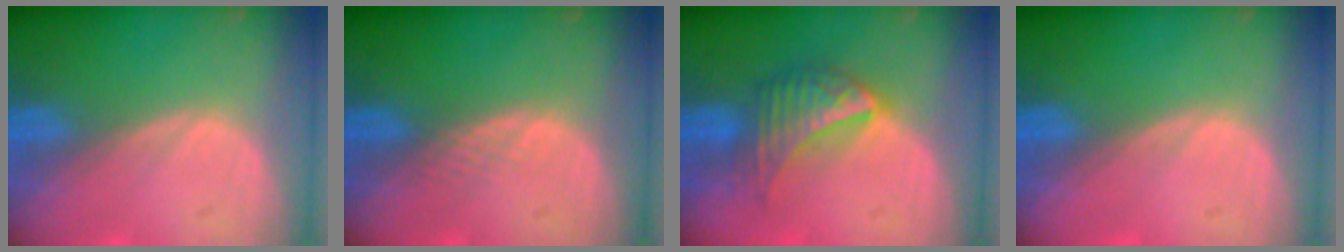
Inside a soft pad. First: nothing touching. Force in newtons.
{"total": 1.3, "press": 1.2, "slide": 0.1}
{"total": 7.4, "press": 6.5, "slide": 3.6}
{"total": 0.0}